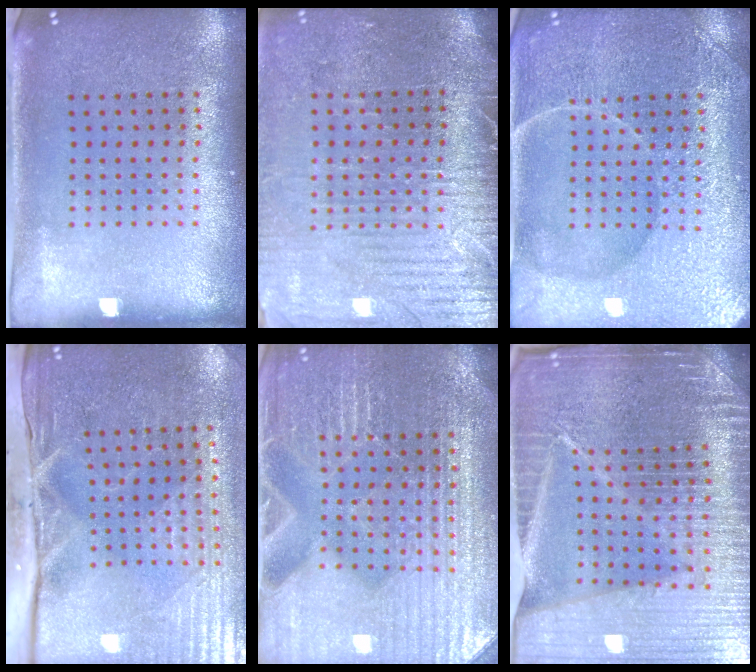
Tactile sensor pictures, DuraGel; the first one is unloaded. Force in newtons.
{"total": 3.8, "press": 3.5, "slide": 1.6}
{"total": 4.4, "press": 4.4, "slide": 0.4}
{"total": 4.8, "press": 4.0, "slide": 2.5}
{"total": 4.8, "press": 4.6, "slide": 1.4}
{"total": 6.7, "press": 5.8, "slide": 3.4}